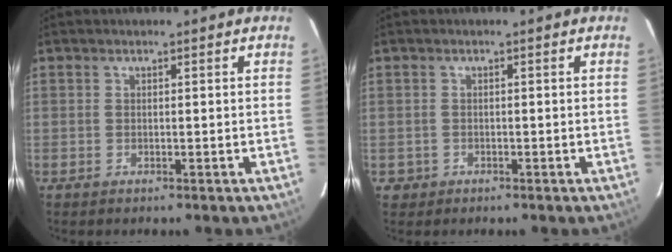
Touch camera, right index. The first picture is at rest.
{"total": 2.1, "force": [-0.6, 2.0, 0.1], "torque": [-0.006, 0.006, -0.006]}